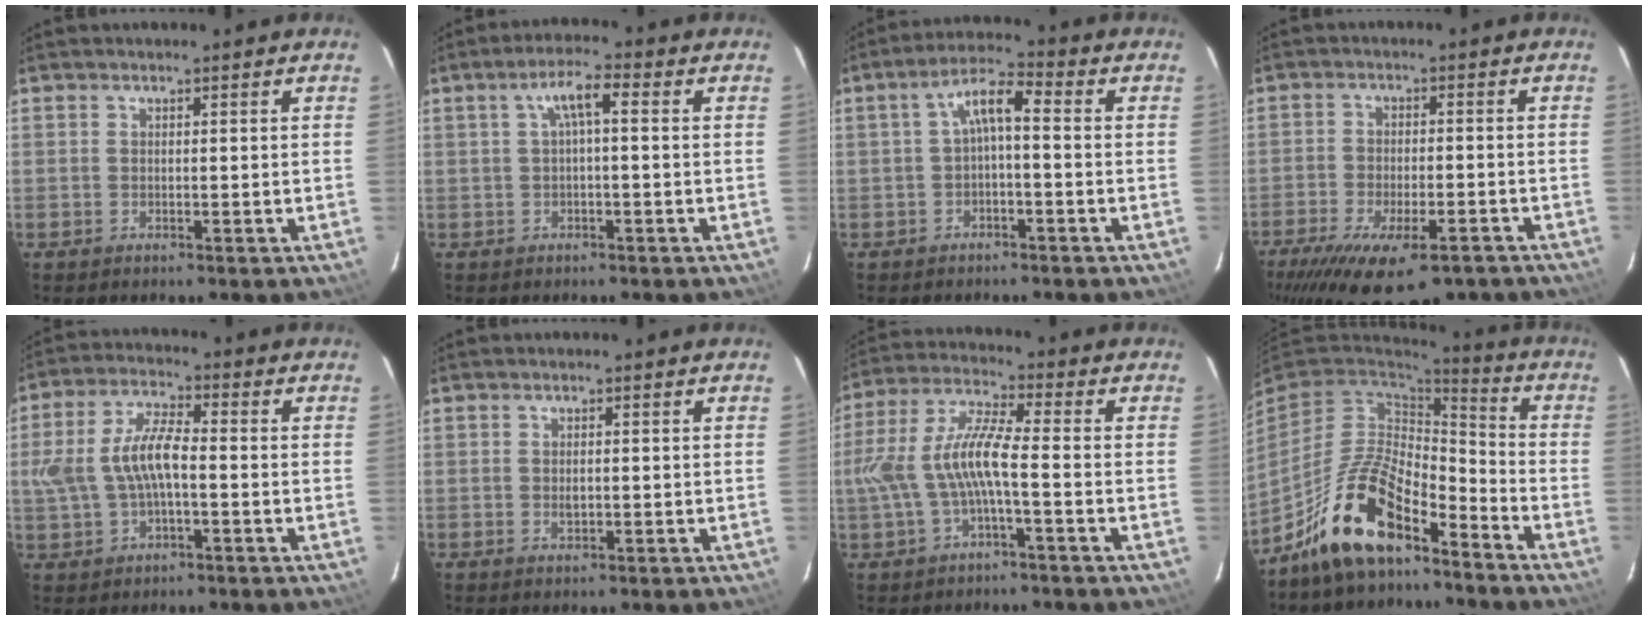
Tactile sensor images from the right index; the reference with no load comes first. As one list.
[{"total": 4.3, "force": [0.5, 1.0, 4.2], "torque": [-0.080, 0.015, 0.013]}, {"total": 5.2, "force": [-0.8, 1.6, 4.9], "torque": [-0.101, 0.020, -0.014]}, {"total": 18.9, "force": [-13.1, 7.0, 11.6], "torque": [-0.231, -0.049, -0.192]}, {"total": 9.7, "force": [-1.0, 4.4, 8.6], "torque": [-0.179, 0.014, -0.012]}, {"total": 1.9, "force": [-0.3, 1.1, 1.6], "torque": [-0.029, 0.001, -0.003]}, {"total": 9.8, "force": [-2.2, 1.9, 9.4], "torque": [-0.203, 0.009, -0.035]}, {"total": 15.1, "force": [-10.2, 5.7, 9.5], "torque": [-0.195, 0.006, -0.188]}]